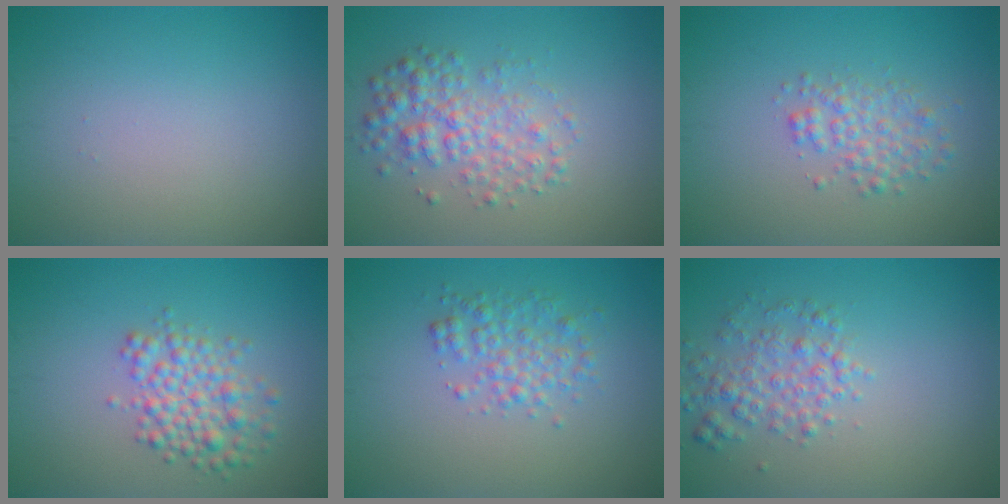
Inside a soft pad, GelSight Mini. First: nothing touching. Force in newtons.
{"total": 3.8, "press": 3.8, "slide": 0.0}
{"total": 2.5, "press": 2.5, "slide": 0.0}
{"total": 3.8, "press": 3.8, "slide": 0.1}
{"total": 2.6, "press": 2.6, "slide": 0.0}
{"total": 2.9, "press": 2.9, "slide": 0.1}